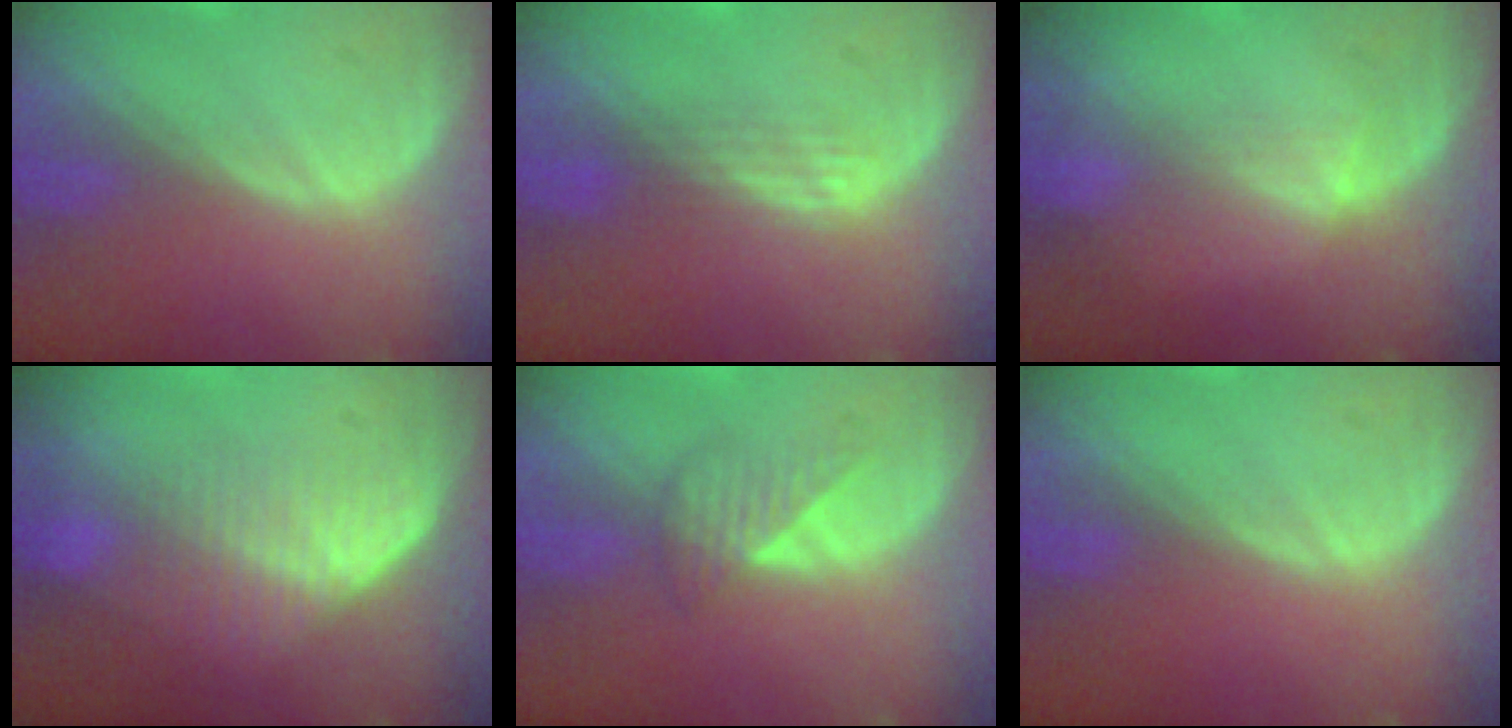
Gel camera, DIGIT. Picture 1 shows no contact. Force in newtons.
{"total": 2.9, "press": 2.5, "slide": 1.5}
{"total": 2.4, "press": 2.1, "slide": 1.2}
{"total": 7.3, "press": 6.3, "slide": 3.8}
{"total": 3.5, "press": 3.2, "slide": 1.4}
{"total": 0.0}